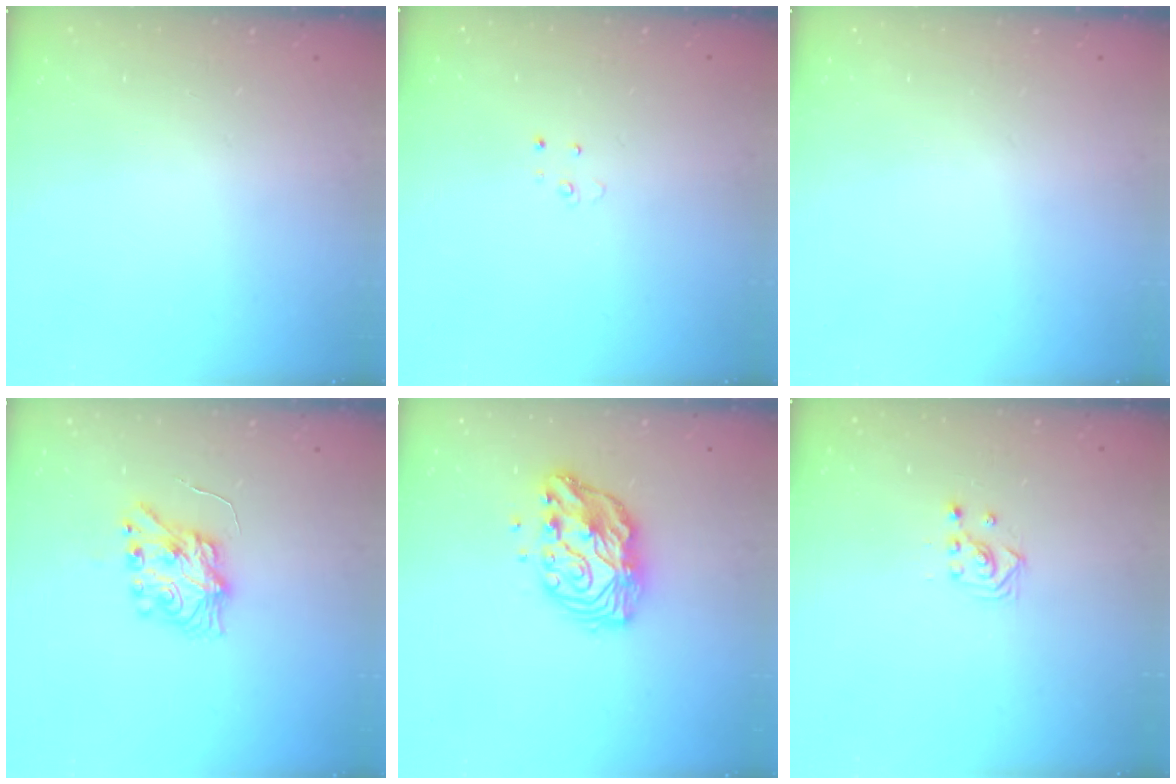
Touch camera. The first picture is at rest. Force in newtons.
{"total": 2.5, "press": 2.5, "slide": 0.2}
{"total": 0.0}
{"total": 7.7, "press": 7.7, "slide": 0.8}
{"total": 11.3, "press": 11.3, "slide": 1.0}
{"total": 3.3, "press": 3.3, "slide": 0.2}